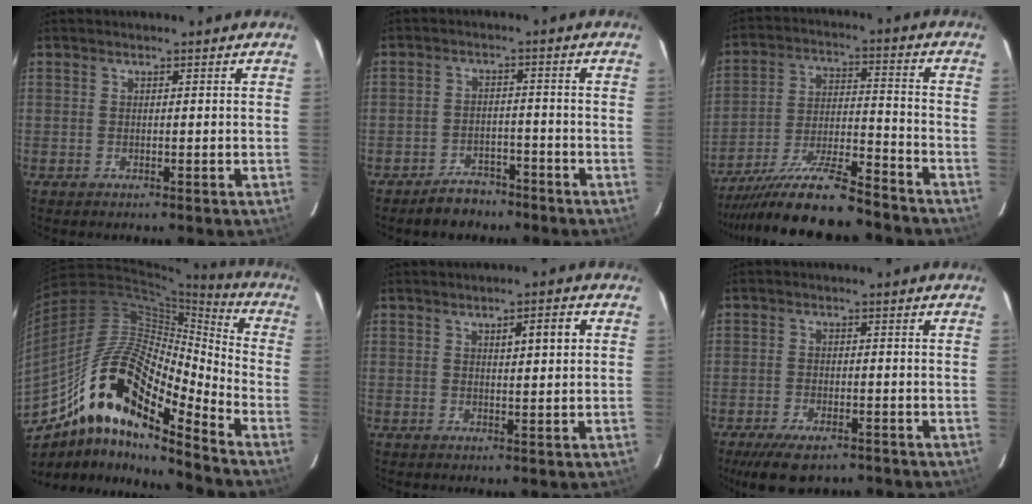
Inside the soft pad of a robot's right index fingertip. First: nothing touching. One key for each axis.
{"total": 4.7, "fx": -3.8, "fy": 2.6, "fz": 1.1, "tx": -0.020, "ty": 0.008, "tz": -0.058}
{"total": 15.5, "fx": -13.5, "fy": 1.3, "fz": 7.6, "tx": -0.143, "ty": -0.010, "tz": -0.237}
{"total": 20.0, "fx": -11.6, "fy": 5.5, "fz": 15.4, "tx": -0.302, "ty": 0.030, "tz": -0.198}
{"total": 3.7, "fx": 1.2, "fy": 0.6, "fz": 3.4, "tx": -0.054, "ty": 0.006, "tz": 0.019}
{"total": 7.8, "fx": -5.9, "fy": 2.9, "fz": 4.1, "tx": -0.071, "ty": -0.008, "tz": -0.093}